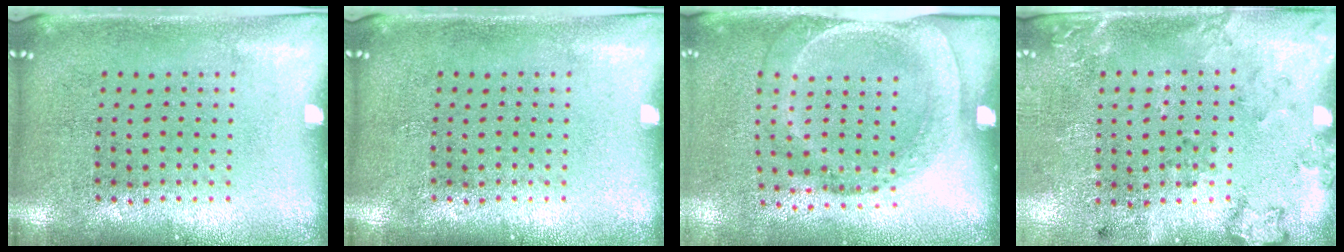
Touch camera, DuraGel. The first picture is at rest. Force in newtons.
{"total": 0.0}
{"total": 1.8, "press": 1.2, "slide": 1.4}
{"total": 2.0, "press": 1.4, "slide": 1.5}